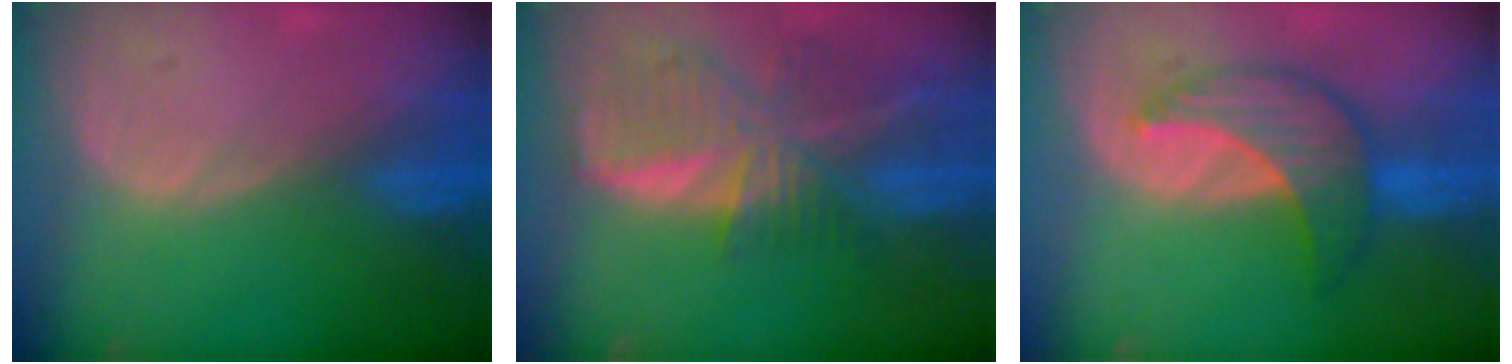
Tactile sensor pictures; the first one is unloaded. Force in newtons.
{"total": 9.4, "press": 8.3, "slide": 4.6}
{"total": 7.3, "press": 7.2, "slide": 0.8}